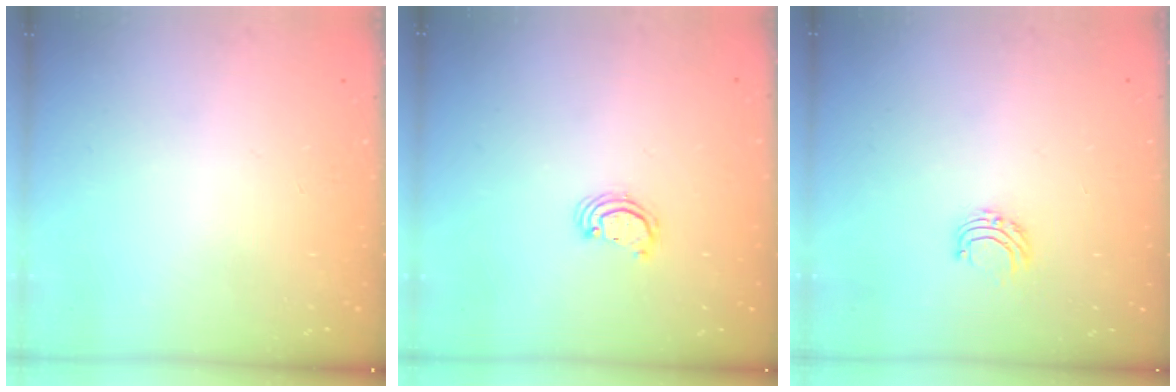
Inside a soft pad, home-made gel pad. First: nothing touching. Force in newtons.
{"total": 2.2, "press": 2.2, "slide": 0.2}
{"total": 5.2, "press": 5.1, "slide": 0.5}